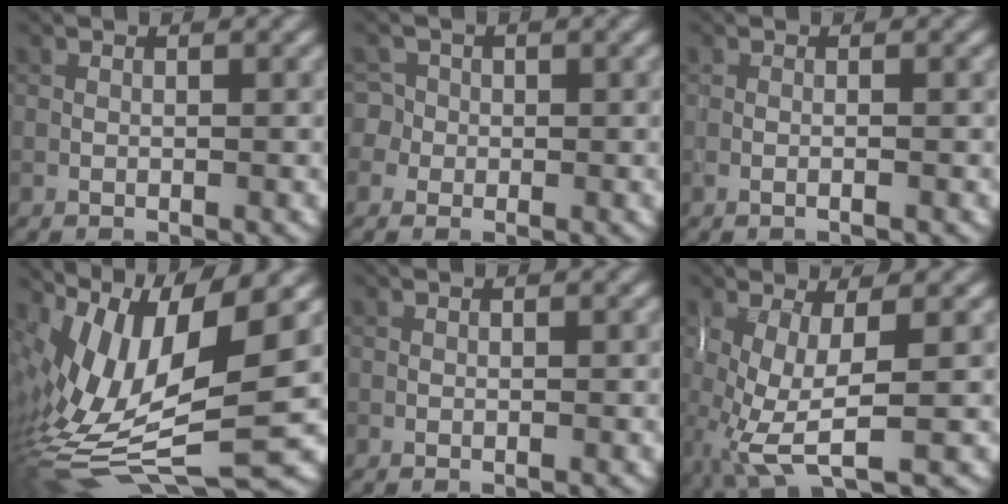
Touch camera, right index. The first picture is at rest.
{"total": 3.5, "force": [0.1, 3.4, 1.0], "torque": [0.005, 0.025, -0.023]}
{"total": 0.7, "force": [-0.2, 0.0, 0.7], "torque": [-0.012, -0.003, -0.009]}
{"total": 13.6, "force": [1.3, 4.4, 12.8], "torque": [-0.260, -0.002, 0.043]}
{"total": 0.0}
{"total": 5.9, "force": [-0.9, 1.8, 5.6], "torque": [-0.126, -0.011, -0.014]}